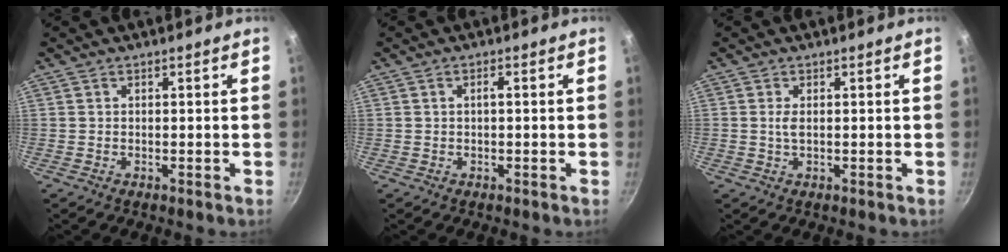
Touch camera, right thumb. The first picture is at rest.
{"total": 1.0, "force": [0.0, 0.3, 1.0], "torque": [-0.024, 0.008, -0.001]}
{"total": 1.5, "force": [0.2, 0.6, 1.4], "torque": [-0.029, 0.000, 0.003]}